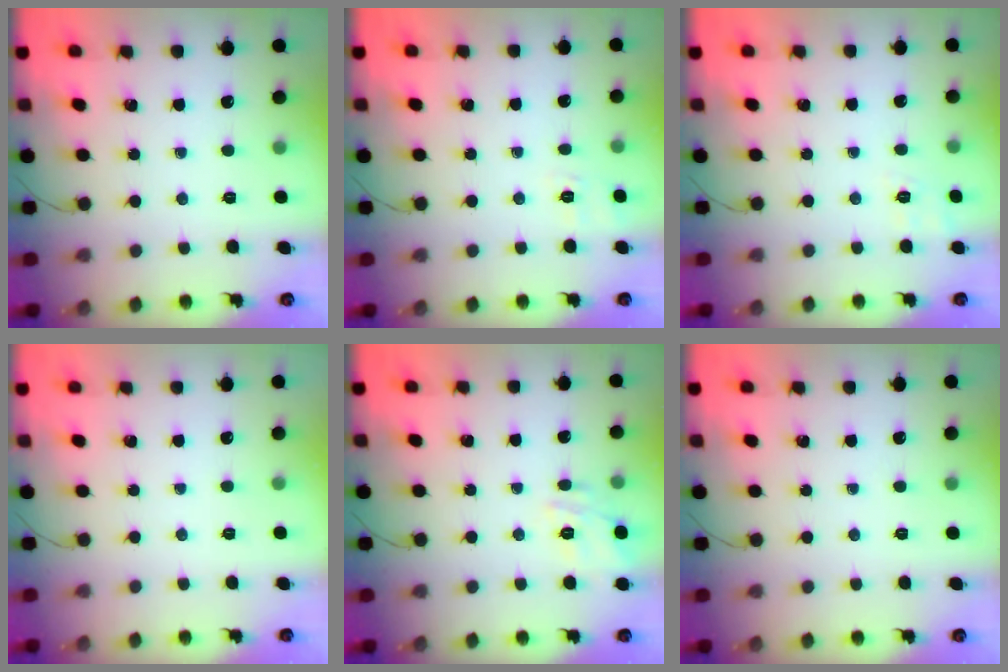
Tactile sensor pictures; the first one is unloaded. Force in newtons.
{"total": 2.5, "press": 1.6, "slide": 1.9}
{"total": 2.5, "press": 1.6, "slide": 1.9}
{"total": 2.5, "press": 2.4, "slide": 0.5}
{"total": 13.1, "press": 13.1, "slide": 0.5}
{"total": 0.0}